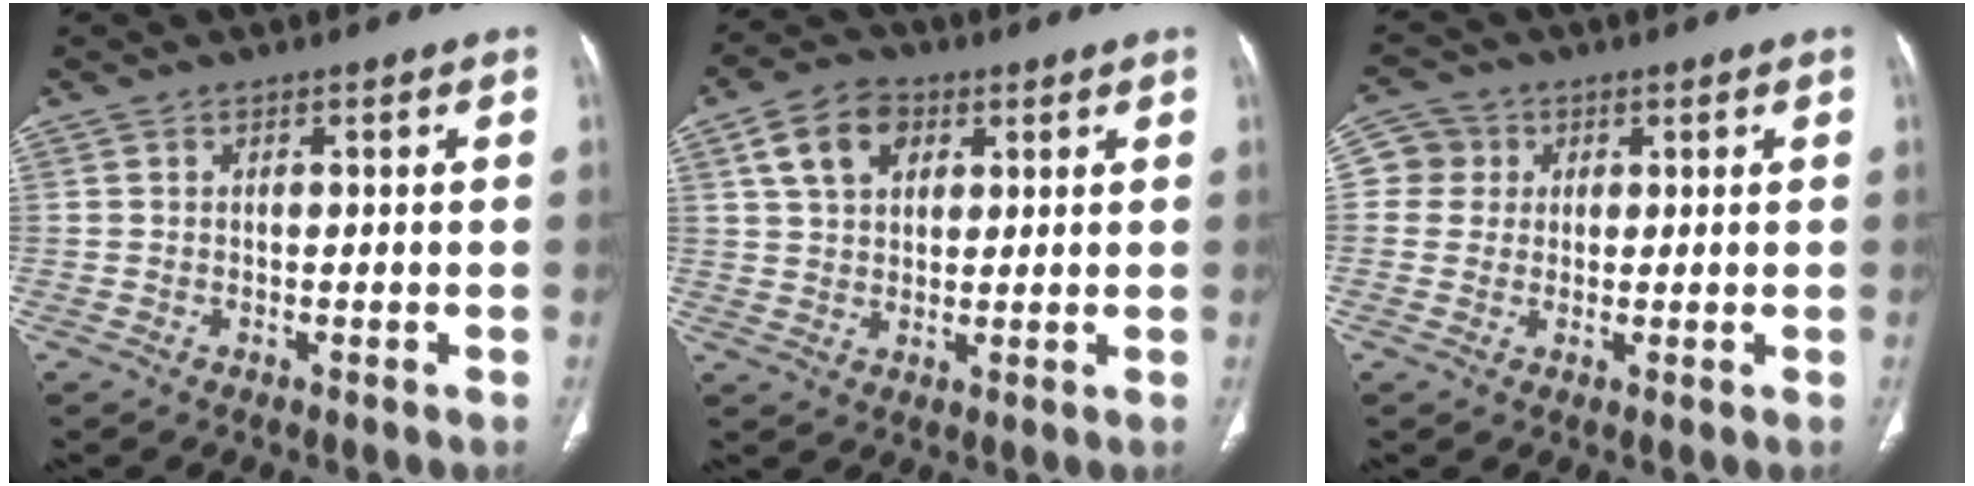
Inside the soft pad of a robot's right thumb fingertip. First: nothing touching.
{"total": 8.7, "force": [3.5, 6.1, 5.1], "torque": [-0.075, 0.000, 0.058]}
{"total": 4.8, "force": [1.0, 4.7, 0.5], "torque": [0.017, 0.005, 0.014]}